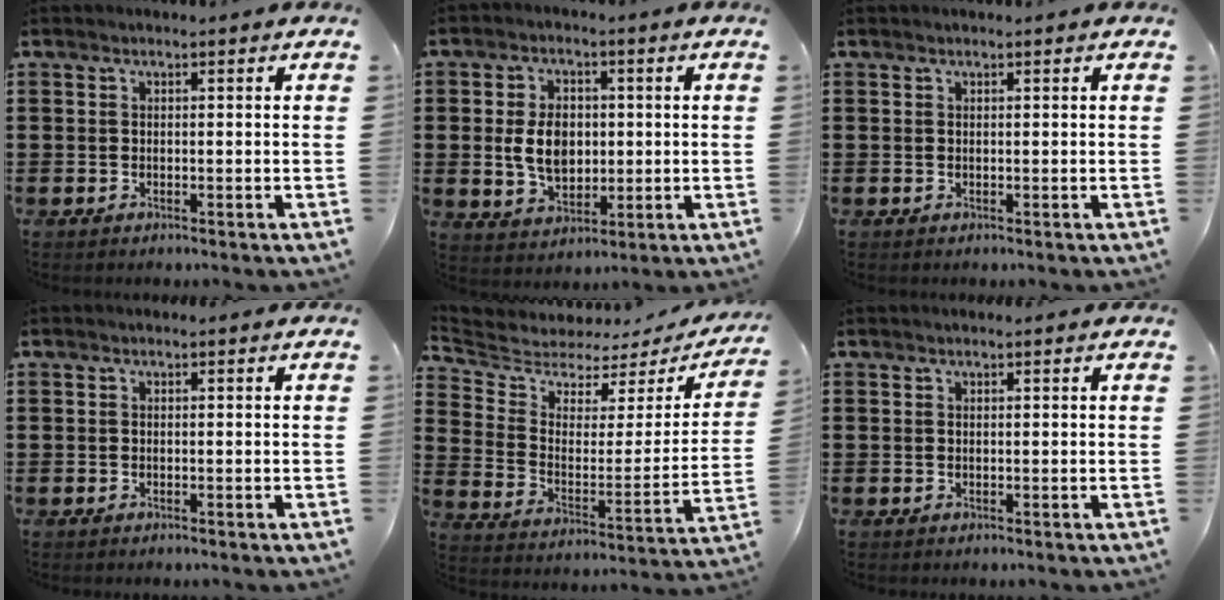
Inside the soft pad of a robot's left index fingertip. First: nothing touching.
{"total": 6.9, "force": [0.2, 4.7, 5.1], "torque": [-0.109, 0.007, -0.001]}
{"total": 0.0}
{"total": 0.0}
{"total": 4.0, "force": [3.7, 1.6, 0.2], "torque": [-0.038, -0.038, 0.058]}
{"total": 0.0}